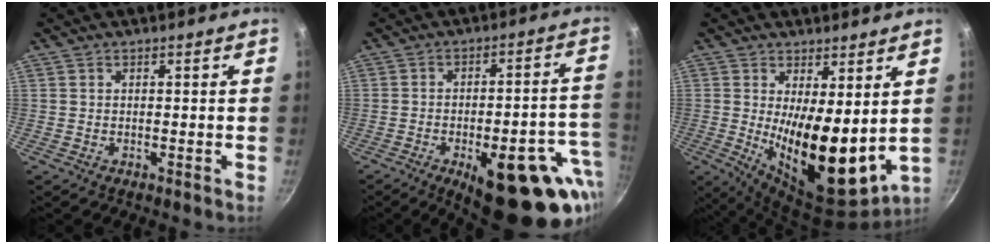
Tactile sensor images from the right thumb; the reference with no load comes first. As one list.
[{"total": 24.0, "force": [-9.7, 9.5, 19.8], "torque": [-0.198, 0.028, -0.117]}, {"total": 16.1, "force": [1.7, 6.5, 14.6], "torque": [-0.202, -0.046, 0.042]}]